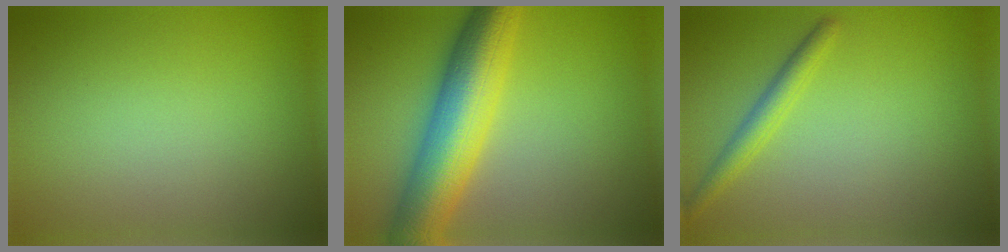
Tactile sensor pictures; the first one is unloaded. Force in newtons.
{"total": 9.6, "press": 9.6, "slide": 0.1}
{"total": 2.1, "press": 2.1, "slide": 0.2}